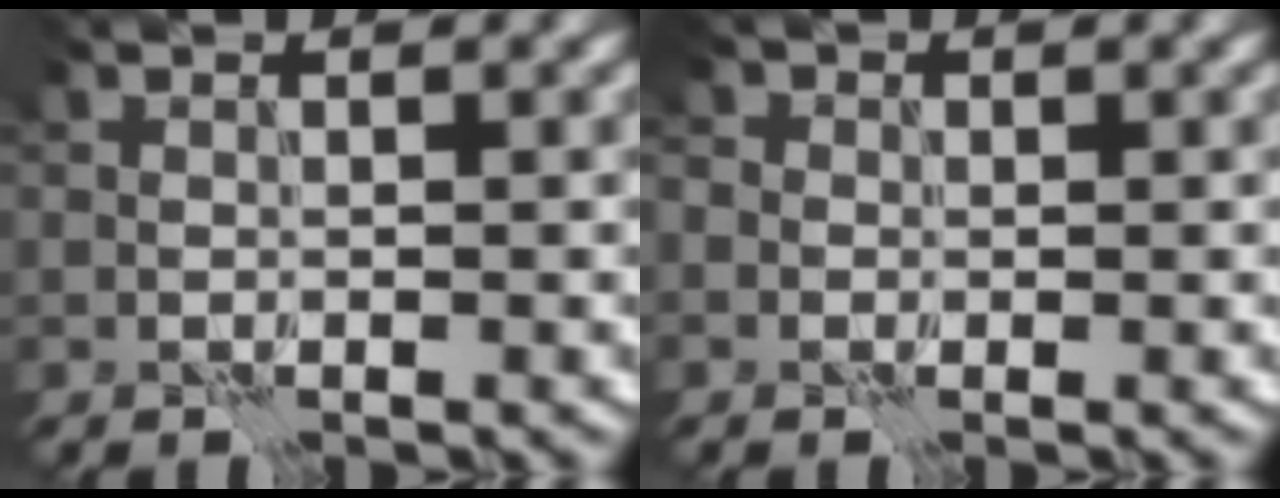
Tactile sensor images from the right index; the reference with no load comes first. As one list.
[{"total": 2.8, "force": [0.5, 2.7, 0.9], "torque": [-0.008, 0.015, -0.028]}]